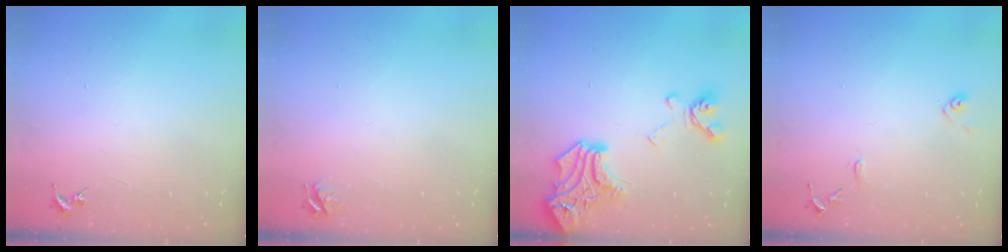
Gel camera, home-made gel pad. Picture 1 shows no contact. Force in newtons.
{"total": 4.2, "press": 4.1, "slide": 0.5}
{"total": 19.9, "press": 19.9, "slide": 0.9}
{"total": 9.0, "press": 8.9, "slide": 0.8}